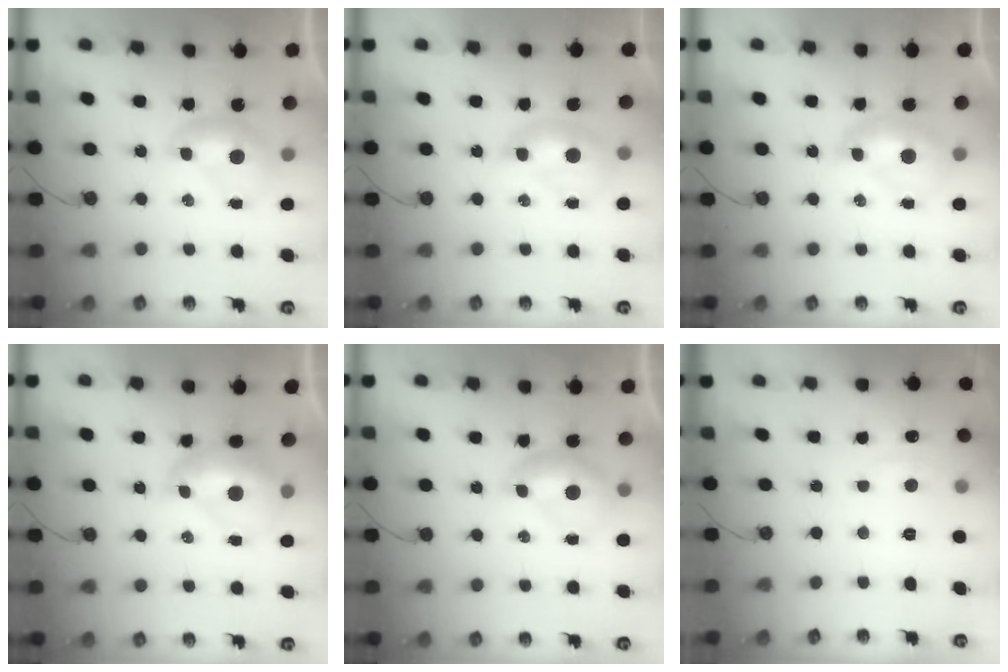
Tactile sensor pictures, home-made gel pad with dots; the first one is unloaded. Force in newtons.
{"total": 1.5, "press": 1.4, "slide": 0.6}
{"total": 2.0, "press": 2.0, "slide": 0.5}
{"total": 2.7, "press": 2.7, "slide": 0.7}
{"total": 0.6, "press": 0.3, "slide": 0.6}
{"total": 3.0, "press": 3.0, "slide": 0.4}